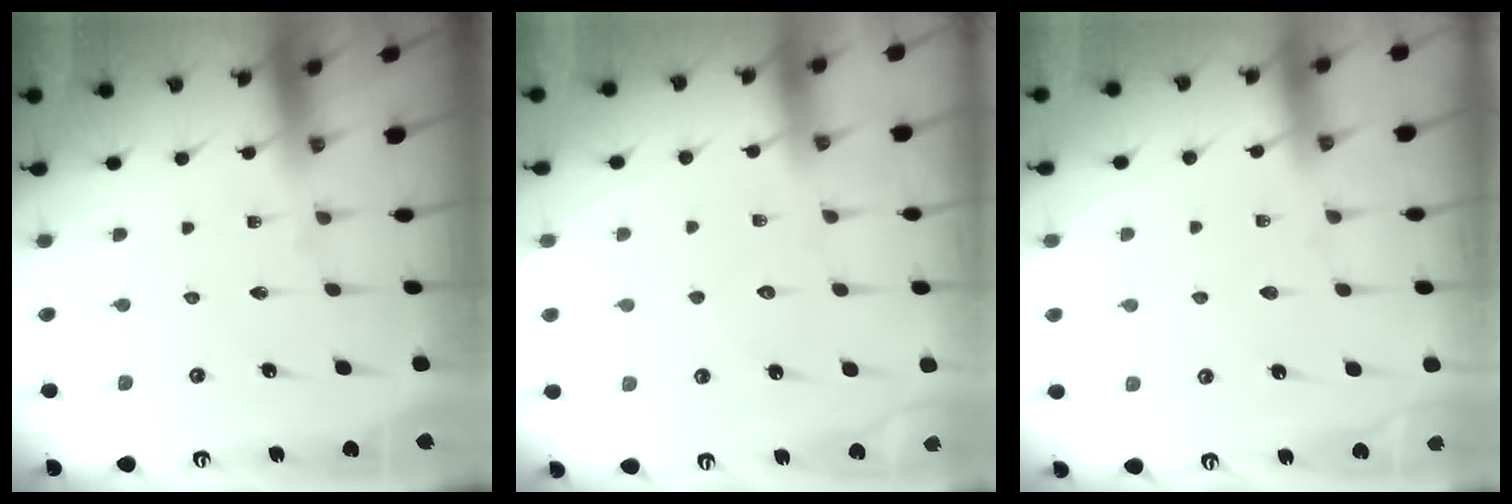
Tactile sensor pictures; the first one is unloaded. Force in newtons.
{"total": 3.6, "press": 3.5, "slide": 0.3}
{"total": 4.0, "press": 4.0, "slide": 0.5}